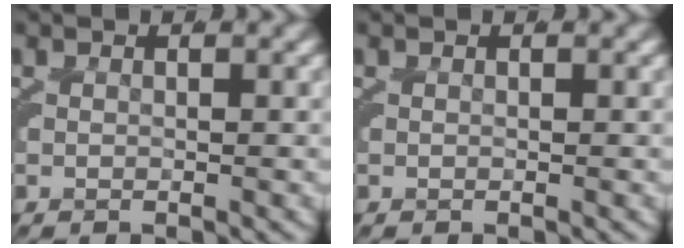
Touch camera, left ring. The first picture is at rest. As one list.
[{"total": 0.0}]